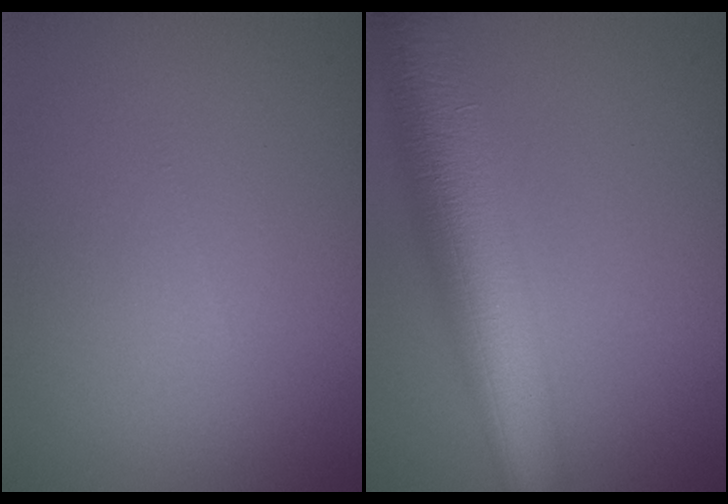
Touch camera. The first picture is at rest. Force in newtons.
{"total": 10.0, "press": 10.0, "slide": 0.4}